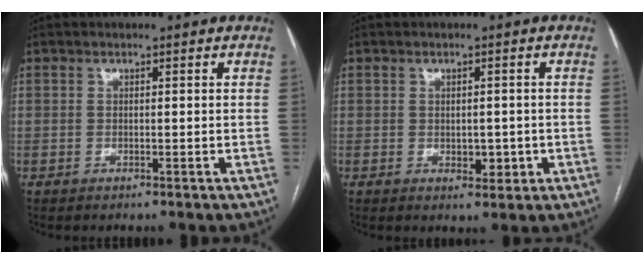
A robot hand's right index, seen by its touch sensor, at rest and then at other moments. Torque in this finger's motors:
{"motor_torque": [-0.10, 0.02, -0.04, 0.00]}